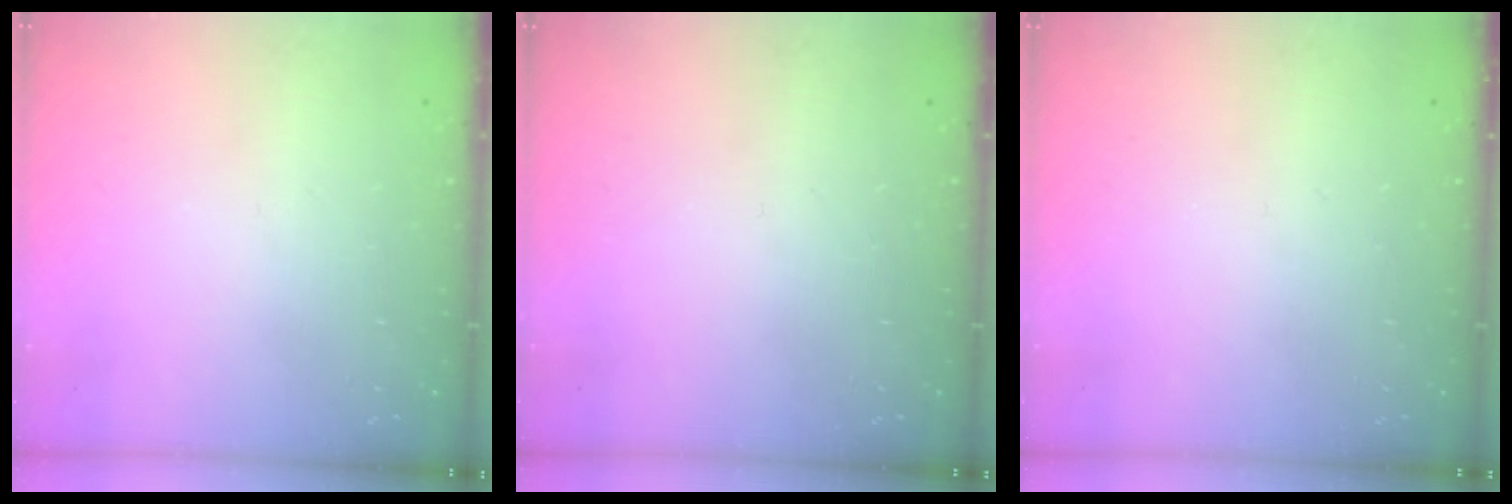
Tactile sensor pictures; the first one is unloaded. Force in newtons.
{"total": 0.0}
{"total": 0.0}